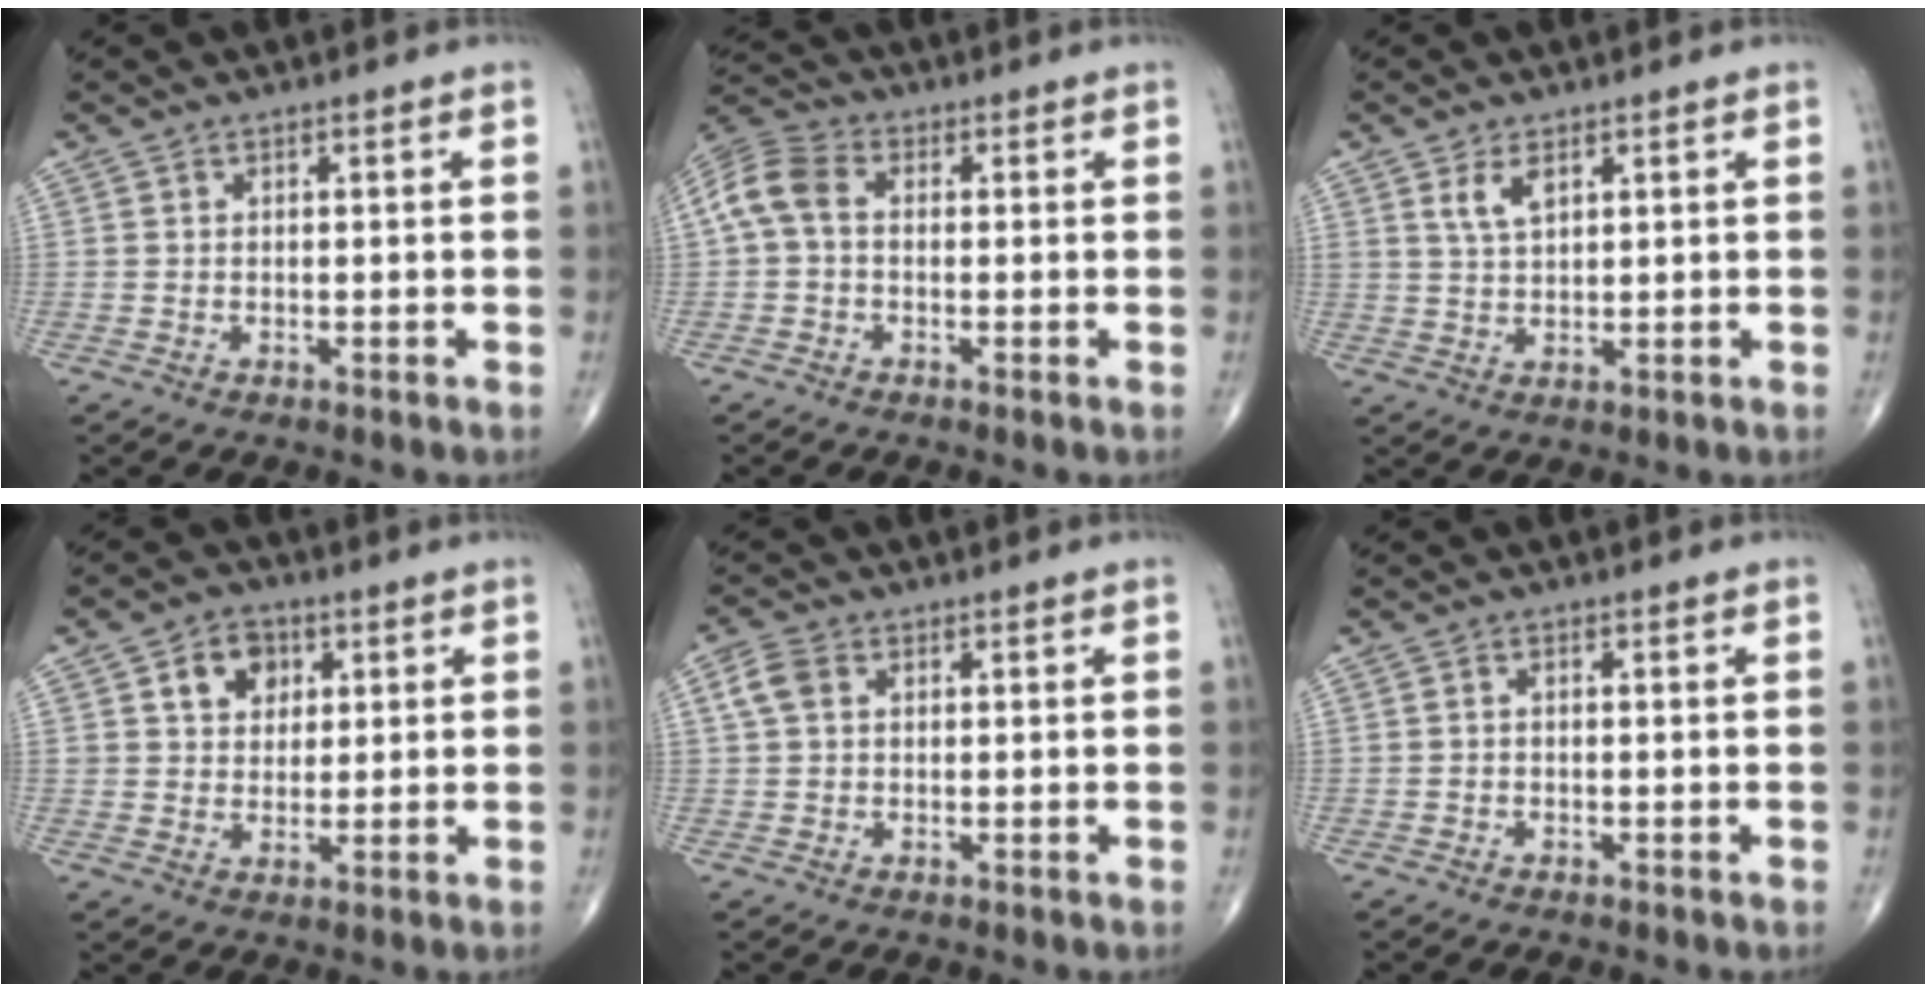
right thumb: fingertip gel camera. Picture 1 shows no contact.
{"total": 7.2, "force": [0.3, 4.8, 5.3], "torque": [-0.111, 0.023, -0.005]}
{"total": 3.9, "force": [2.1, 1.9, 2.7], "torque": [-0.046, -0.009, 0.045]}
{"total": 6.6, "force": [2.5, 5.2, 3.3], "torque": [-0.018, -0.005, 0.039]}
{"total": 3.8, "force": [1.0, 2.8, 2.4], "torque": [-0.053, 0.011, 0.018]}
{"total": 0.5, "force": [-0.1, 0.3, 0.4], "torque": [-0.006, 0.000, -0.006]}